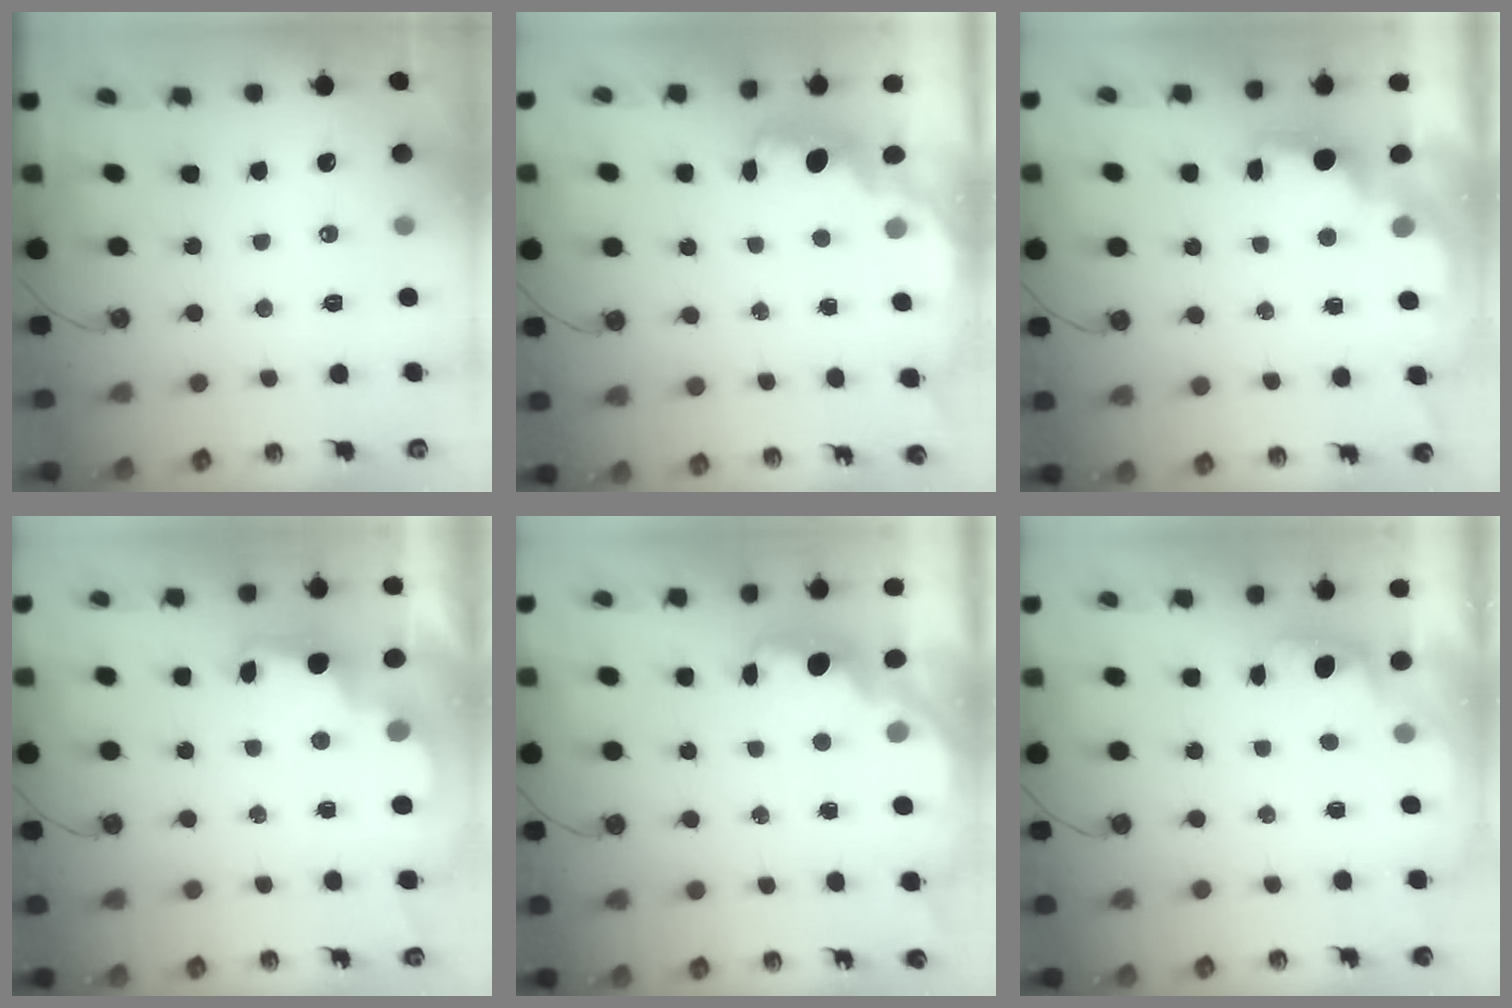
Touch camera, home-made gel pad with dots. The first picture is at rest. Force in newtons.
{"total": 2.3, "press": 2.2, "slide": 0.6}
{"total": 2.0, "press": 1.8, "slide": 0.8}
{"total": 3.0, "press": 3.0, "slide": 0.6}
{"total": 2.1, "press": 2.0, "slide": 0.5}
{"total": 0.7, "press": 0.1, "slide": 0.7}